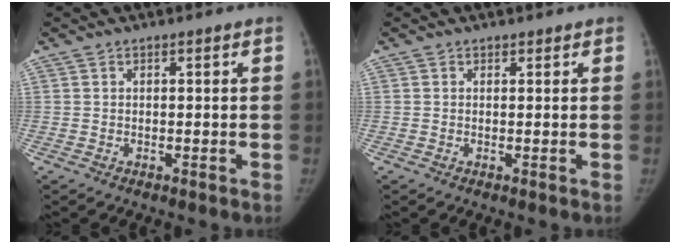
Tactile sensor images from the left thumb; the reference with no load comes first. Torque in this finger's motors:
{"motor_torque": [-0.11, 0.49, -0.66, 0.15, 0.03]}